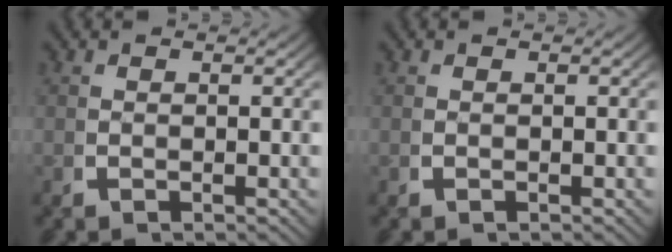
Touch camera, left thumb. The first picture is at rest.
{"total": 0.0}